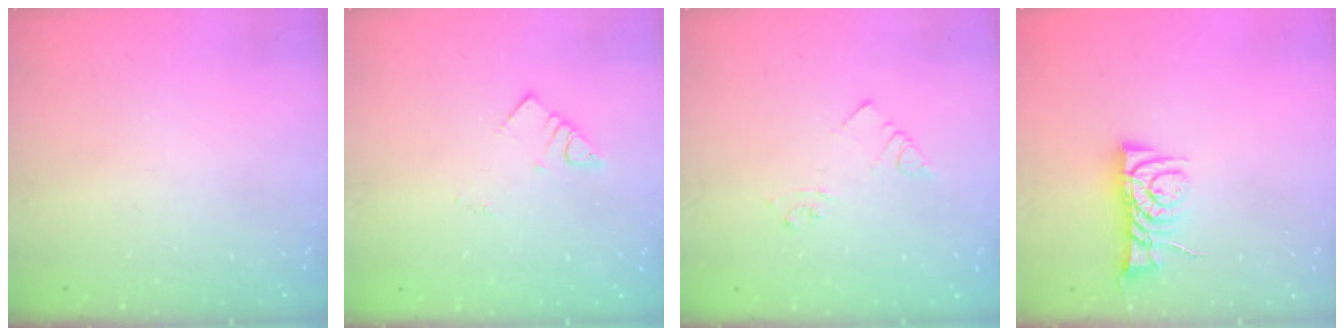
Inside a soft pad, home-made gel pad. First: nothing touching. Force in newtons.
{"total": 2.4, "press": 2.4, "slide": 0.1}
{"total": 5.2, "press": 5.2, "slide": 0.5}
{"total": 7.7, "press": 7.7, "slide": 0.1}